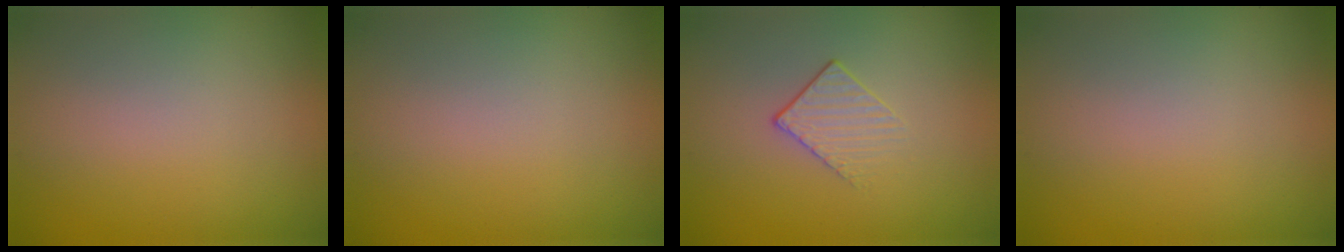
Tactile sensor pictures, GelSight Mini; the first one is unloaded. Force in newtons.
{"total": 0.0}
{"total": 1.5, "press": 0.9, "slide": 1.2}
{"total": 0.0}